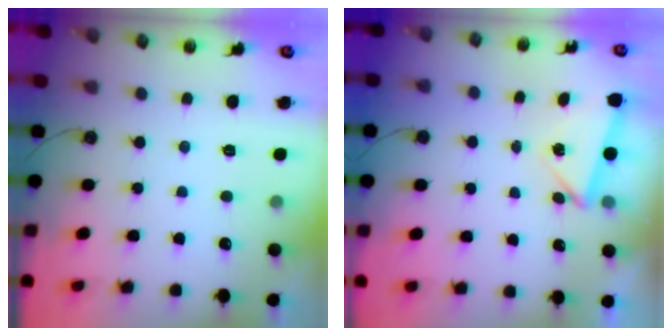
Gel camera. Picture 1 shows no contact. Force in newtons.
{"total": 2.9, "press": 2.7, "slide": 1.2}